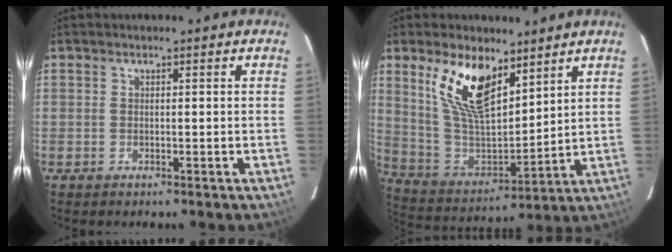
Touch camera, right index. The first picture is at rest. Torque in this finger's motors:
{"motor_torque": [0.97, 0.92, 0.45, 0.17]}